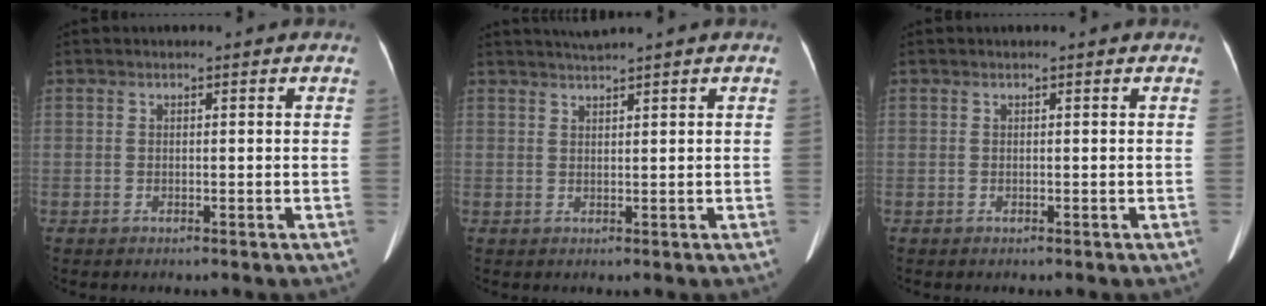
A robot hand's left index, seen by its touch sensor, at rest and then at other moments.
{"total": 2.2, "force": [1.9, -0.9, 0.7], "torque": [-0.011, 0.005, 0.040]}
{"total": 0.0}